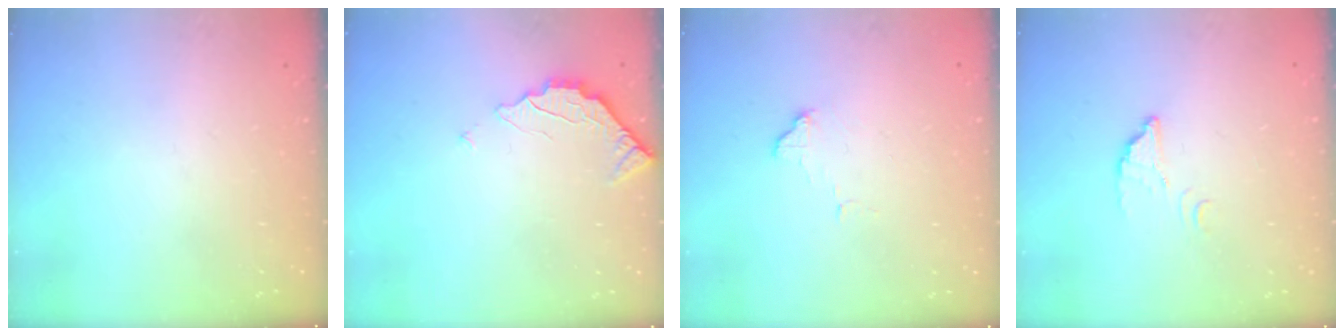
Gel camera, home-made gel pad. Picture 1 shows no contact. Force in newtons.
{"total": 2.4, "press": 2.4, "slide": 0.2}
{"total": 7.1, "press": 7.1, "slide": 0.4}
{"total": 3.1, "press": 3.1, "slide": 0.2}